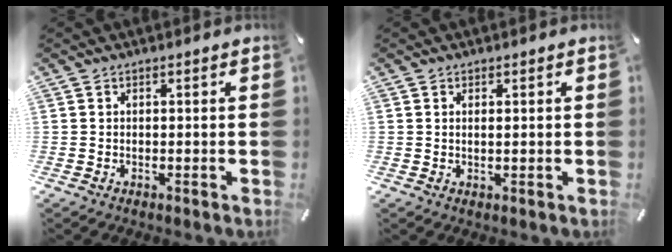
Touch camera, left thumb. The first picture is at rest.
{"total": 0.7, "force": [0.4, 0.0, 0.6], "torque": [-0.013, 0.000, 0.006]}